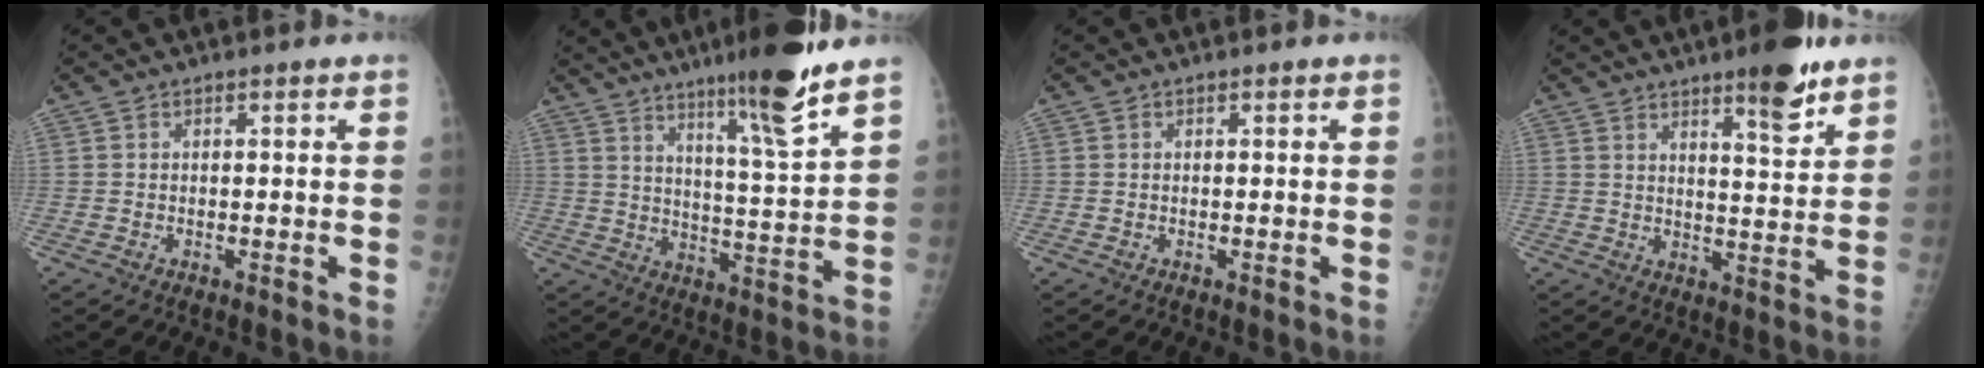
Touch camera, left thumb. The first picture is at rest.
{"total": 13.3, "force": [9.2, 0.2, 9.6], "torque": [-0.147, -0.063, 0.147]}
{"total": 0.0}
{"total": 9.0, "force": [6.1, 1.9, 6.3], "torque": [-0.076, -0.040, 0.088]}